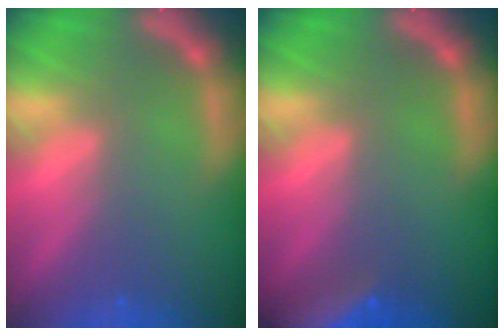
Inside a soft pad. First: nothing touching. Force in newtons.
{"total": 8.0}